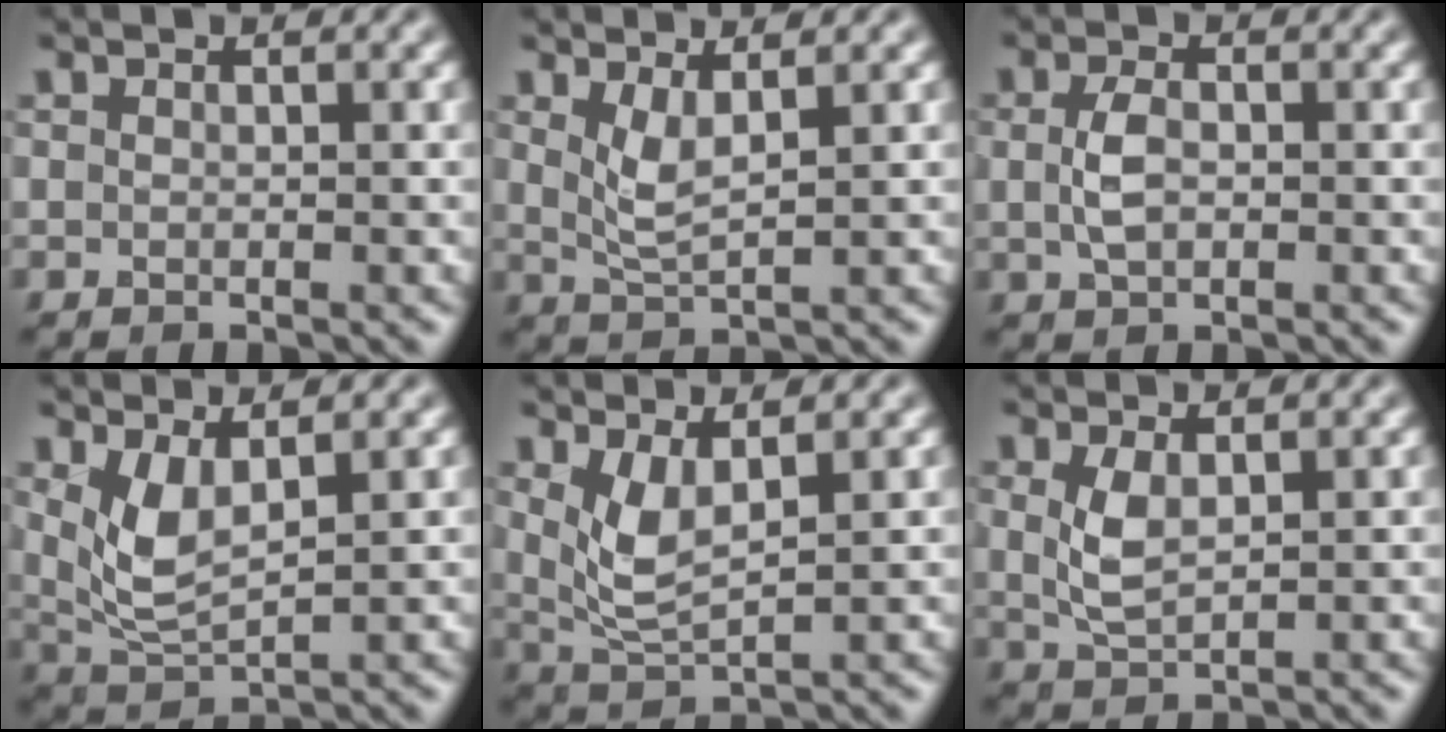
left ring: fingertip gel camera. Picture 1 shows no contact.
{"total": 2.5, "force": [1.1, 0.6, 2.1], "torque": [-0.046, -0.009, 0.027]}
{"total": 2.5, "force": [0.0, 1.5, 2.0], "torque": [-0.048, 0.000, 0.000]}
{"total": 3.6, "force": [1.3, 1.4, 3.1], "torque": [-0.076, -0.010, 0.034]}
{"total": 3.3, "force": [1.3, 1.1, 2.9], "torque": [-0.070, -0.010, 0.032]}
{"total": 2.8, "force": [0.7, 1.3, 2.4], "torque": [-0.058, -0.002, 0.020]}